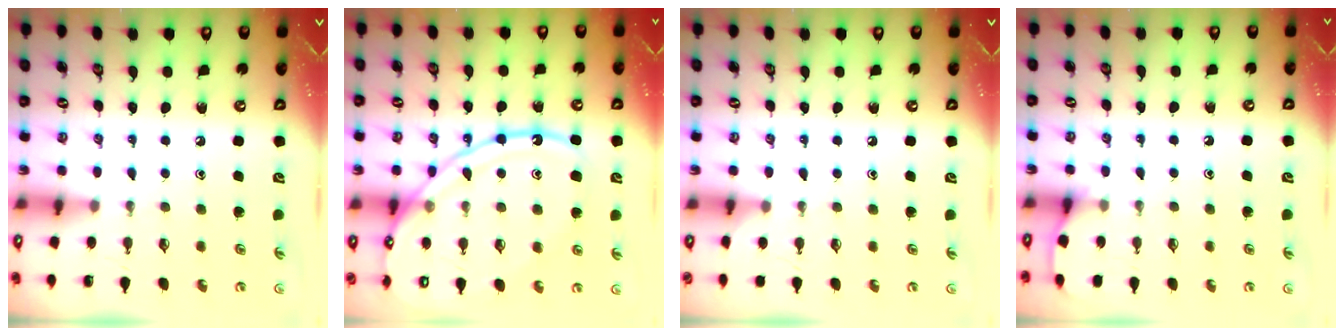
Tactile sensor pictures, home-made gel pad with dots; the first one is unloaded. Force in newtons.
{"total": 15.9, "press": 15.8, "slide": 1.5}
{"total": 3.2, "press": 3.2, "slide": 0.5}
{"total": 5.0, "press": 5.0, "slide": 0.7}